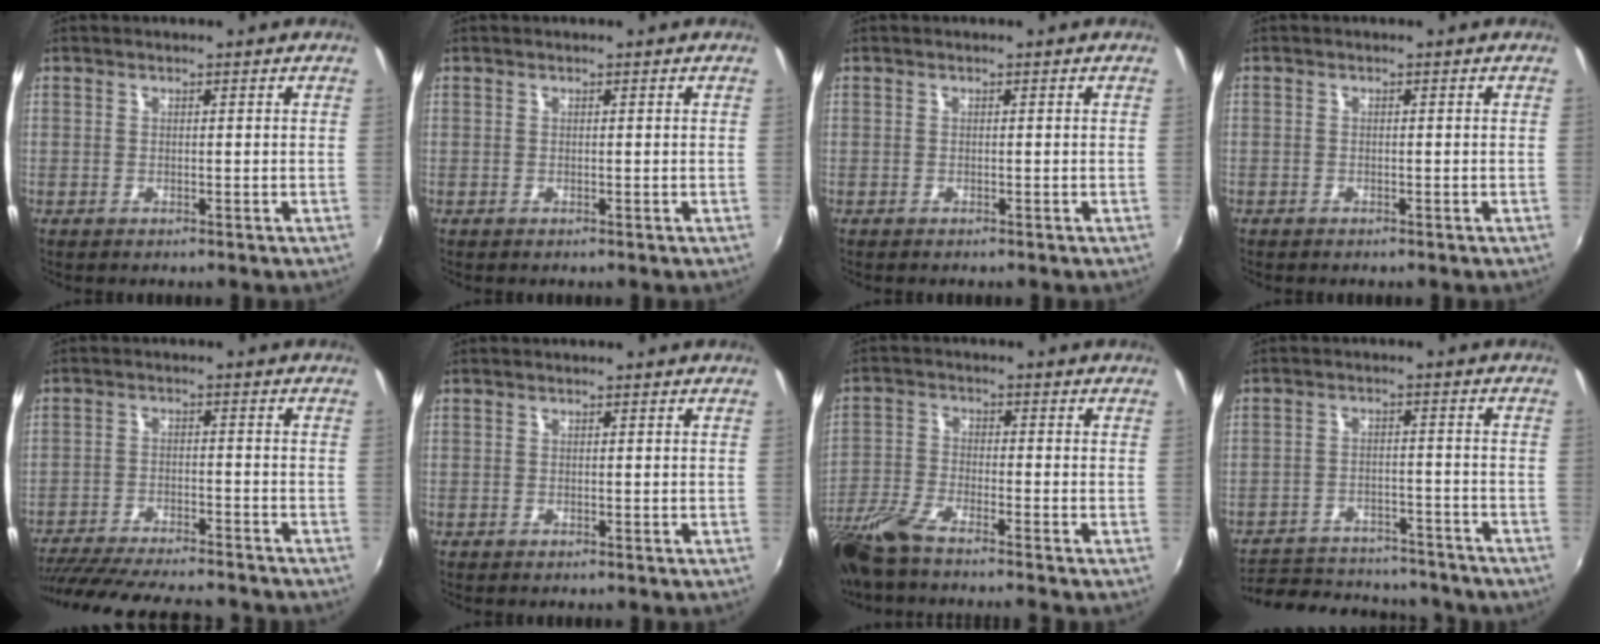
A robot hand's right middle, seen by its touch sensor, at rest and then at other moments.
{"total": 0.0}
{"total": 0.0}
{"total": 0.8, "force": [-0.6, 0.5, 0.0], "torque": [-0.004, 0.002, -0.011]}
{"total": 20.2, "force": [-17.6, 3.9, 9.1], "torque": [-0.177, -0.025, -0.262]}
{"total": 0.0}
{"total": 9.3, "force": [-7.7, 0.9, 5.1], "torque": [-0.126, -0.022, -0.155]}
{"total": 21.4, "force": [-18.3, 7.5, 8.4], "torque": [-0.173, 0.001, -0.237]}